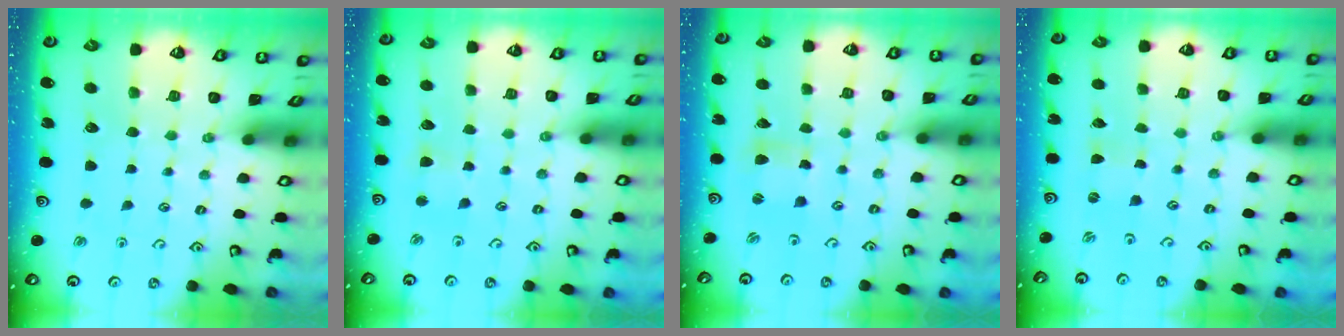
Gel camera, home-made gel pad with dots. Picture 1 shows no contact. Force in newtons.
{"total": 2.9, "press": 2.9, "slide": 0.3}
{"total": 3.1, "press": 3.1, "slide": 0.3}
{"total": 0.0}